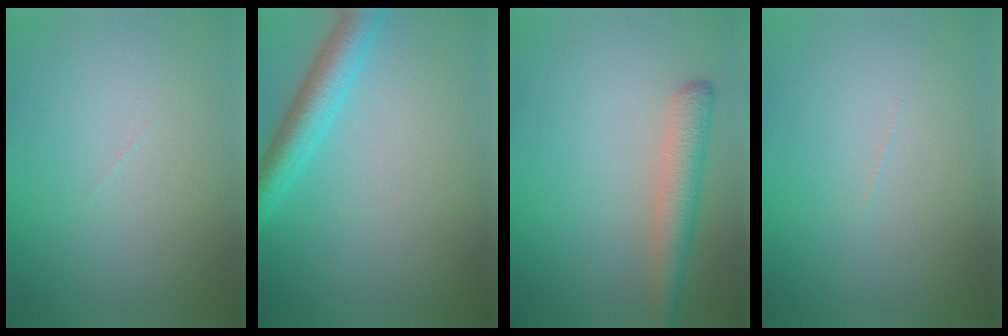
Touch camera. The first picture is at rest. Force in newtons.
{"total": 4.2, "press": 4.2, "slide": 0.3}
{"total": 3.4, "press": 3.4, "slide": 0.1}
{"total": 0.0}